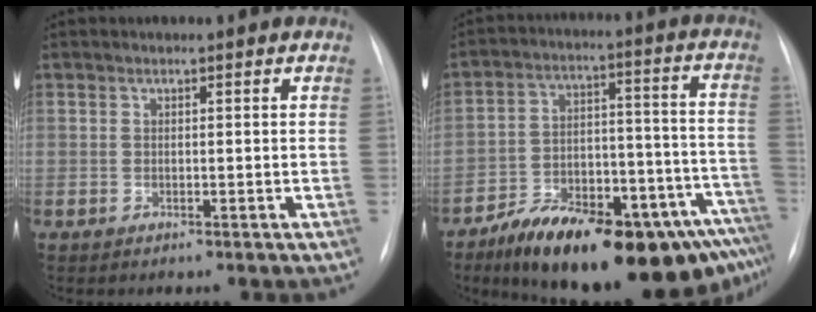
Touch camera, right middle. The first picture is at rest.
{"total": 23.9, "force": [-16.6, 6.5, 15.9], "torque": [-0.179, 0.029, -0.248]}